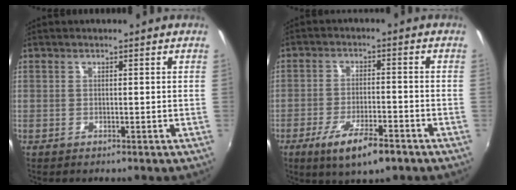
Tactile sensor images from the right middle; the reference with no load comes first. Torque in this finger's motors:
{"motor_torque": [1.19, -0.95, 0.27, 0.10]}